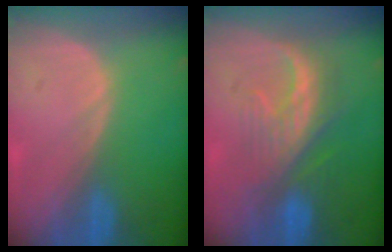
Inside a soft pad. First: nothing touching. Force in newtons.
{"total": 8.1, "press": 7.7, "slide": 2.5}